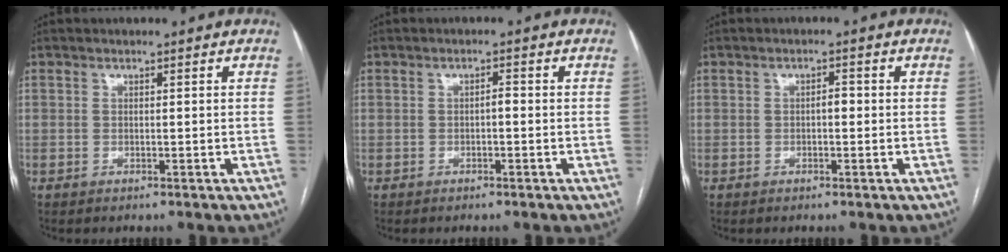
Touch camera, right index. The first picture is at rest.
{"total": 1.0, "force": [-0.3, 0.3, 0.9], "torque": [-0.014, 0.003, -0.005]}
{"total": 1.3, "force": [-0.2, 0.5, 1.2], "torque": [-0.016, 0.004, -0.004]}